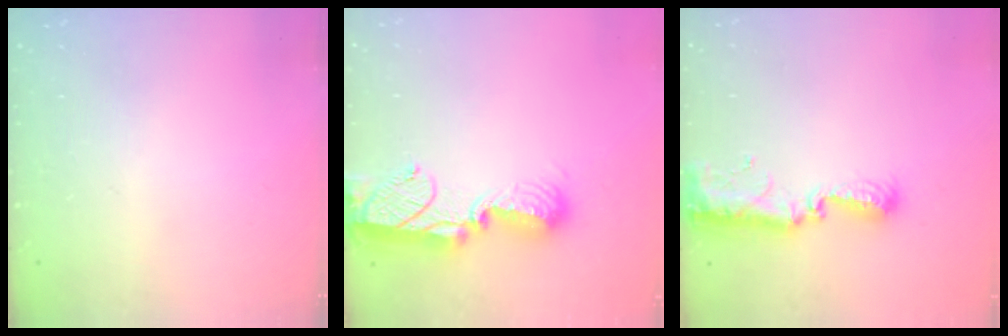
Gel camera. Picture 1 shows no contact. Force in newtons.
{"total": 11.4, "press": 11.3, "slide": 1.5}
{"total": 12.8, "press": 11.4, "slide": 5.9}